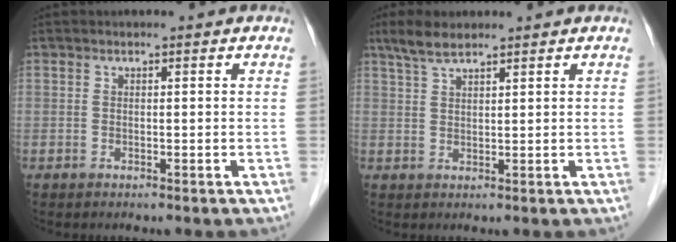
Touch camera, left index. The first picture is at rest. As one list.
[{"total": 3.6, "force": [2.9, 0.6, 2.1], "torque": [-0.049, 0.010, 0.060]}]